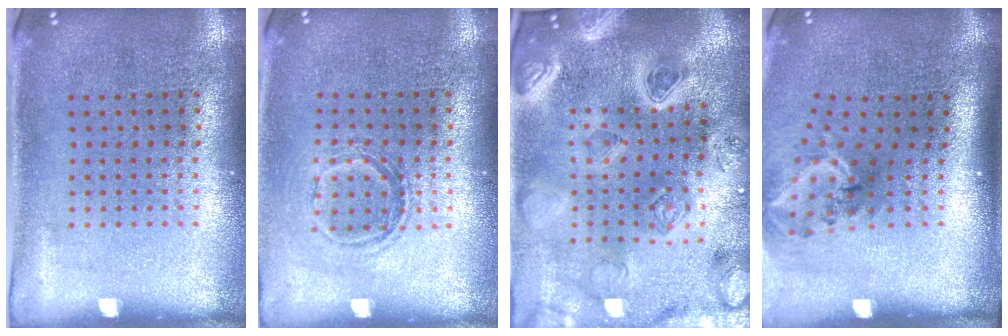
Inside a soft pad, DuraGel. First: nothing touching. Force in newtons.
{"total": 1.2, "press": 1.1, "slide": 0.5}
{"total": 5.0, "press": 4.3, "slide": 2.7}
{"total": 2.0, "press": 1.3, "slide": 1.5}